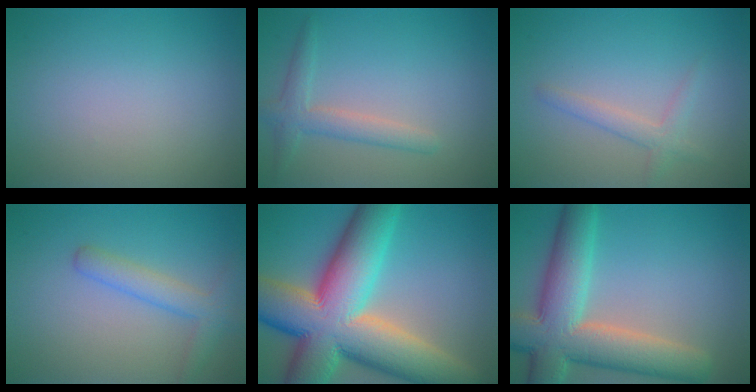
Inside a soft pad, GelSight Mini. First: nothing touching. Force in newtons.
{"total": 2.6, "press": 2.6, "slide": 0.1}
{"total": 1.9, "press": 1.9, "slide": 0.1}
{"total": 2.9, "press": 2.9, "slide": 0.2}
{"total": 17.3, "press": 17.3, "slide": 0.9}
{"total": 10.2, "press": 10.1, "slide": 0.9}